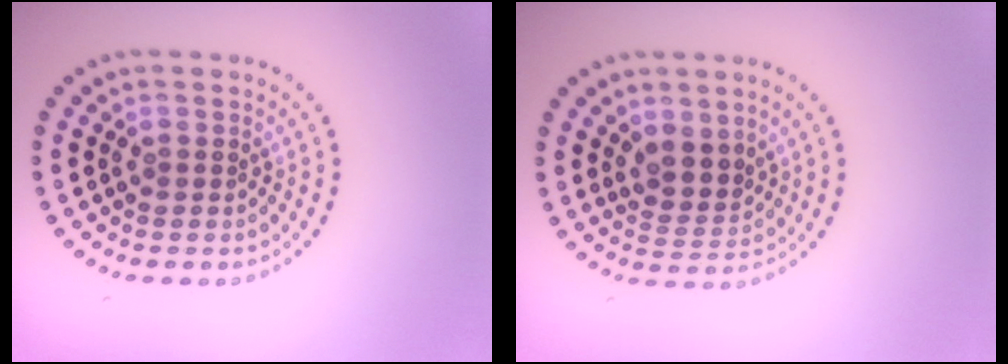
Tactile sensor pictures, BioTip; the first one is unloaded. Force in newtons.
{"total": 2.5, "press": 2.1, "slide": 1.3}